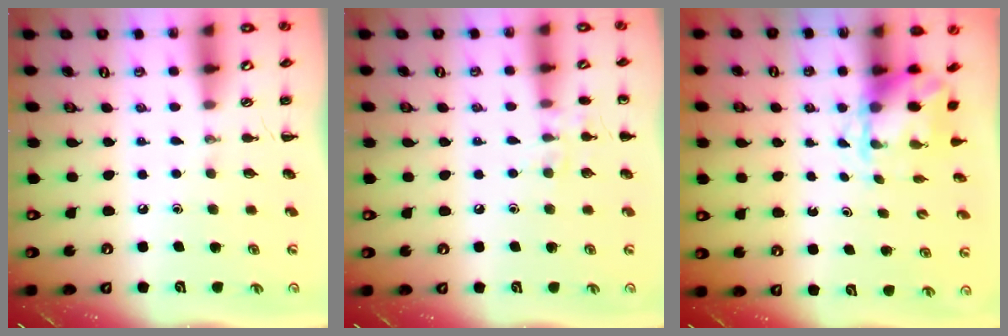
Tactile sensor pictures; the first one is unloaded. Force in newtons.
{"total": 6.9, "press": 6.5, "slide": 2.1}
{"total": 4.2, "press": 4.2, "slide": 0.5}